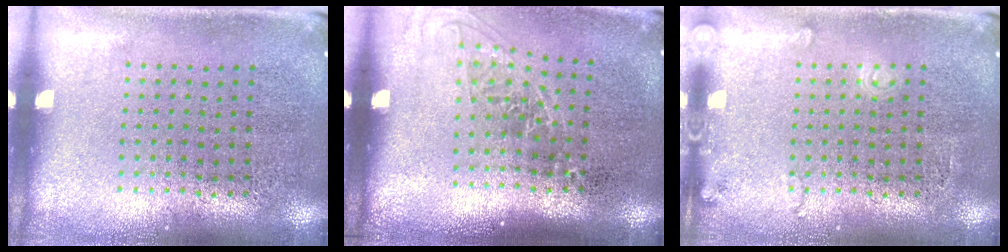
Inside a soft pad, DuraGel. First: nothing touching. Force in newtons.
{"total": 1.4, "press": 1.1, "slide": 0.9}
{"total": 1.3, "press": 1.3, "slide": 0.1}